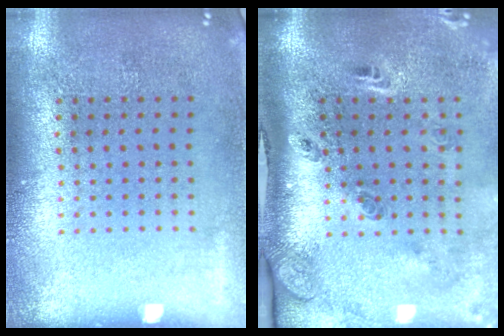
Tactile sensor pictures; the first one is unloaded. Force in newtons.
{"total": 3.0, "press": 1.9, "slide": 2.4}